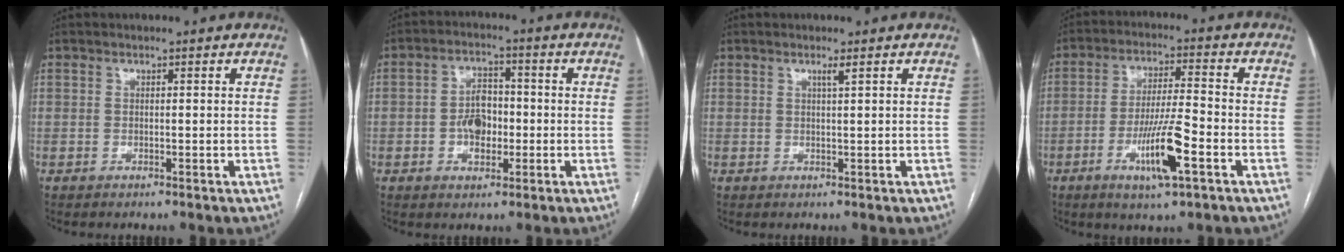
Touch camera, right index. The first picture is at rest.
{"total": 5.8, "force": [-1.0, 3.7, 4.3], "torque": [-0.079, 0.014, -0.016]}
{"total": 1.1, "force": [0.6, -0.3, 0.9], "torque": [-0.021, -0.003, 0.013]}
{"total": 12.7, "force": [-5.4, -0.7, 11.4], "torque": [-0.227, -0.017, -0.103]}